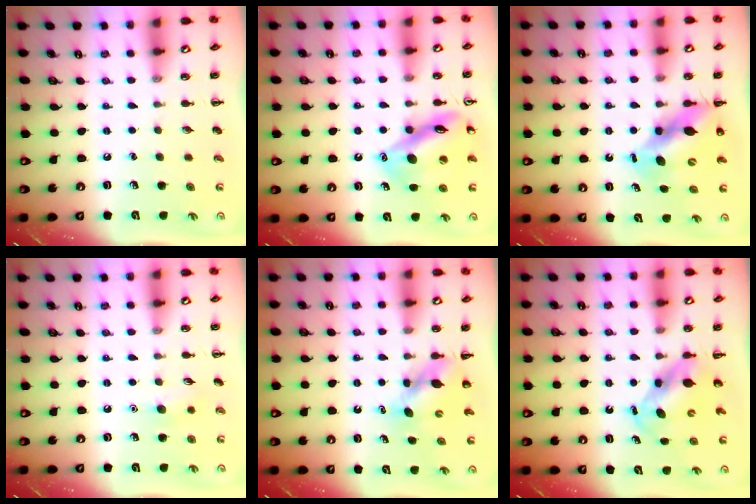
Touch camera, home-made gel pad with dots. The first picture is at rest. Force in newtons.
{"total": 14.4, "press": 14.3, "slide": 1.6}
{"total": 10.7, "press": 10.3, "slide": 2.7}
{"total": 6.8, "press": 6.6, "slide": 1.8}
{"total": 5.2, "press": 5.1, "slide": 0.7}
{"total": 5.8, "press": 5.8, "slide": 0.6}